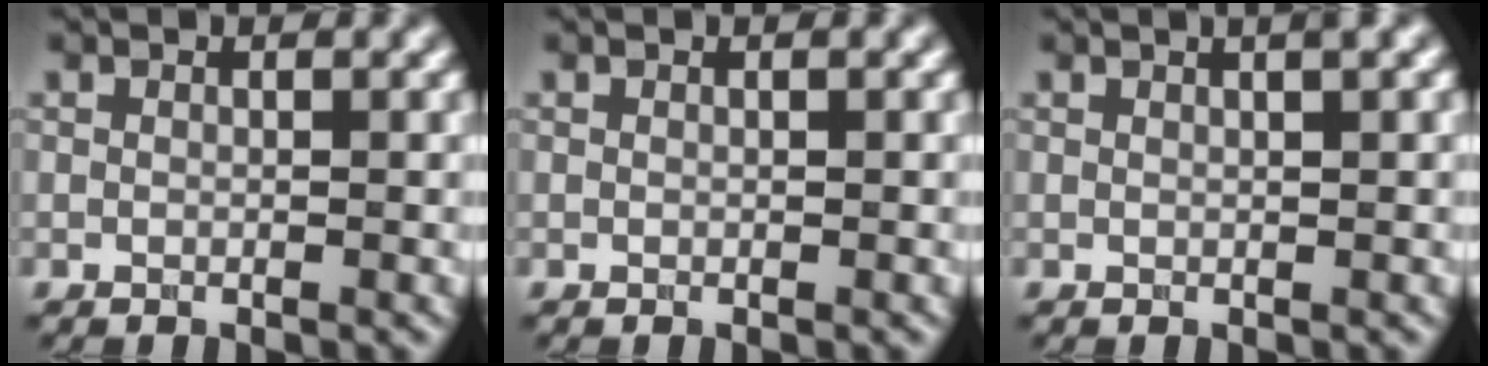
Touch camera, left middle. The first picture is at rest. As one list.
[{"total": 0.0}, {"total": 1.5, "force": [0.8, 0.3, 1.3], "torque": [-0.017, 0.003, 0.005]}]